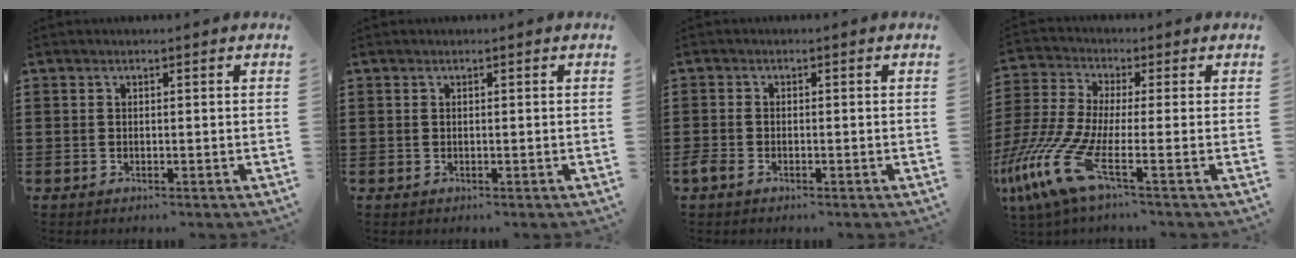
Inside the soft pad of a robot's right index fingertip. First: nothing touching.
{"total": 0.0}
{"total": 1.0, "force": [-0.8, 0.4, 0.4], "torque": [-0.016, -0.004, -0.018]}
{"total": 11.0, "force": [-4.8, 2.8, 9.5], "torque": [-0.243, -0.014, -0.103]}